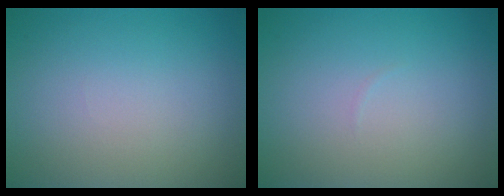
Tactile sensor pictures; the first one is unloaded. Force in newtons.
{"total": 0.0}